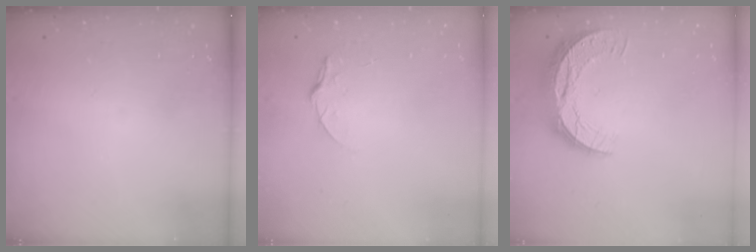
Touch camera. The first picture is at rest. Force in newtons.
{"total": 4.6, "press": 4.6, "slide": 0.4}
{"total": 10.4, "press": 10.4, "slide": 0.6}